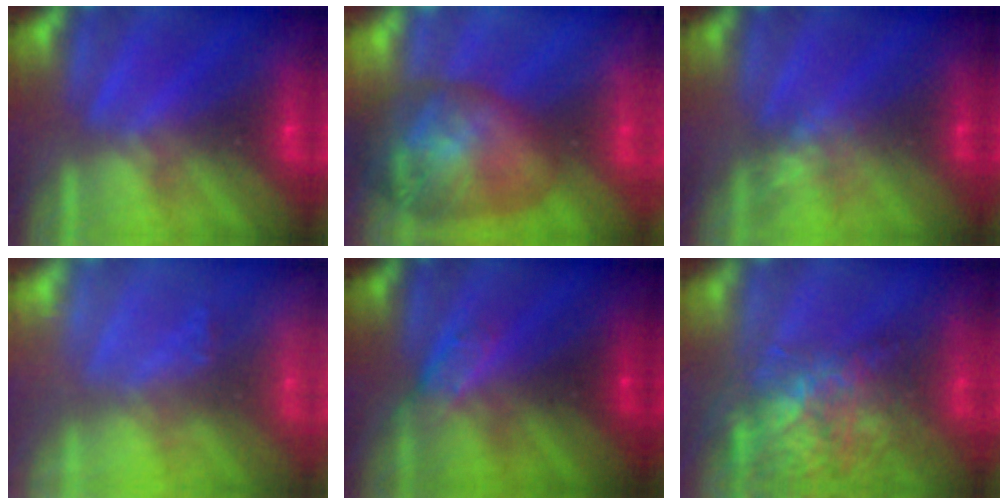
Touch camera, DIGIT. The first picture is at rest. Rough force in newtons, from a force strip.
{"total": 7.2}
{"total": 2.2}
{"total": 1.7}
{"total": 2.9}
{"total": 10.5}